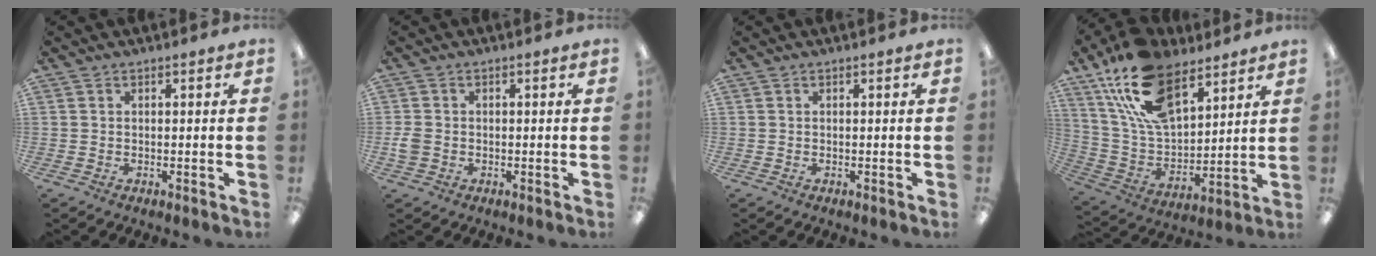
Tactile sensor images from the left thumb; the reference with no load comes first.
{"total": 3.0, "force": [-0.7, 2.4, 1.6], "torque": [-0.025, 0.006, -0.011]}
{"total": 0.0}
{"total": 20.7, "force": [12.1, 11.1, 12.6], "torque": [-0.257, -0.050, 0.223]}